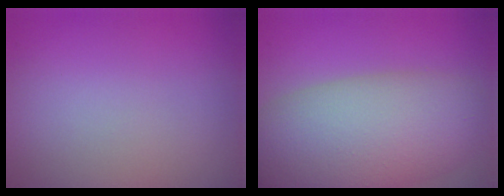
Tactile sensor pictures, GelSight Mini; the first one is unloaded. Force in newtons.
{"total": 10.3, "press": 10.3, "slide": 0.3}